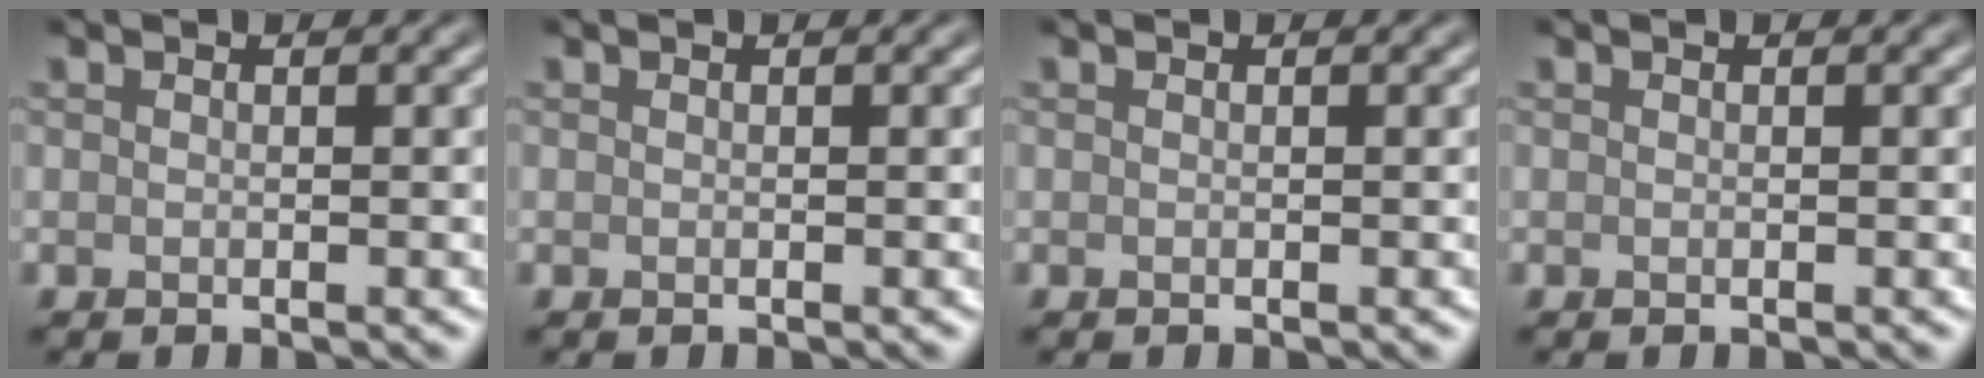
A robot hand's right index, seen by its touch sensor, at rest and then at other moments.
{"total": 0.0}
{"total": 0.0}
{"total": 0.0}